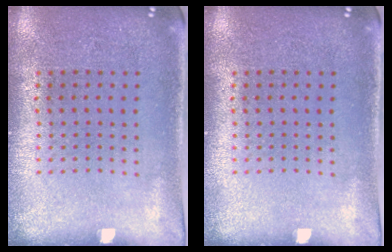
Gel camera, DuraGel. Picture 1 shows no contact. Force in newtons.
{"total": 0.0}